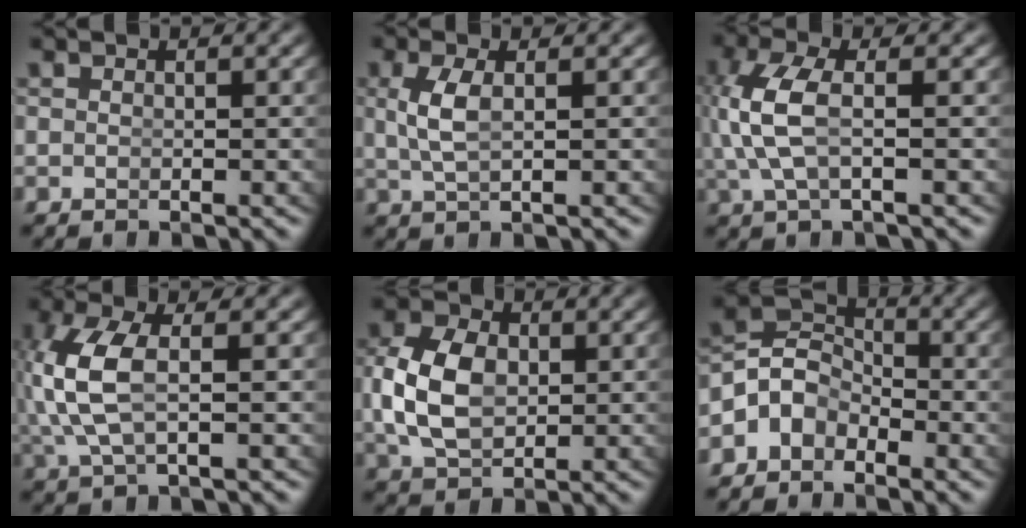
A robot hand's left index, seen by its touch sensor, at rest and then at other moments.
{"total": 2.1, "force": [0.2, 0.2, 2.1], "torque": [-0.049, -0.007, 0.016]}
{"total": 4.7, "force": [0.0, 1.9, 4.3], "torque": [-0.111, -0.009, 0.012]}
{"total": 5.2, "force": [0.2, 2.3, 4.6], "torque": [-0.122, -0.017, 0.020]}
{"total": 6.1, "force": [0.2, 4.3, 4.4], "torque": [-0.105, -0.019, 0.022]}
{"total": 8.1, "force": [-0.6, 7.2, 3.7], "torque": [-0.081, -0.017, -0.020]}